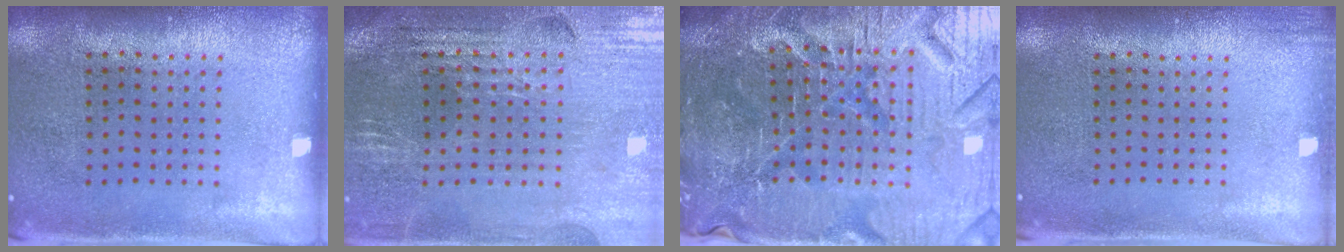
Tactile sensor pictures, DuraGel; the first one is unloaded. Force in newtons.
{"total": 2.9, "press": 2.8, "slide": 0.5}
{"total": 5.9, "press": 5.5, "slide": 2.2}
{"total": 0.8, "press": 0.7, "slide": 0.1}